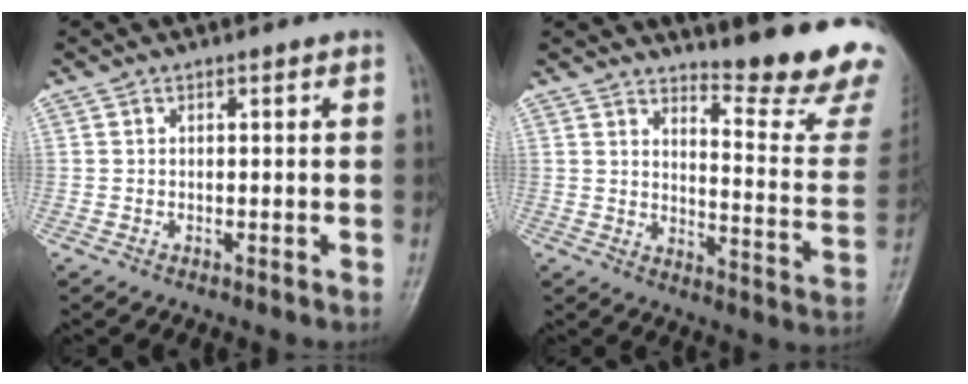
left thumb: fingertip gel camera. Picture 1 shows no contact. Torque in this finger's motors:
{"motor_torque": [0.58, 0.43, 1.39, -1.38, 0.11]}